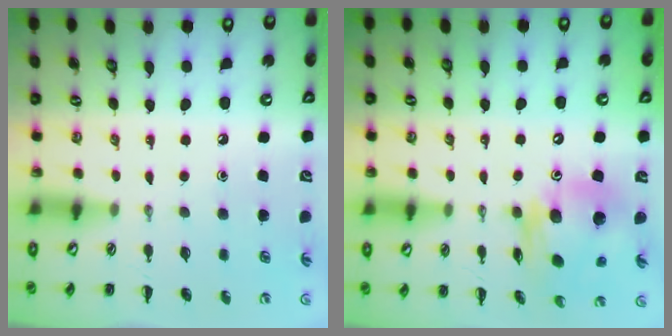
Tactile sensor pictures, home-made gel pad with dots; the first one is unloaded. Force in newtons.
{"total": 13.8, "press": 13.1, "slide": 4.3}